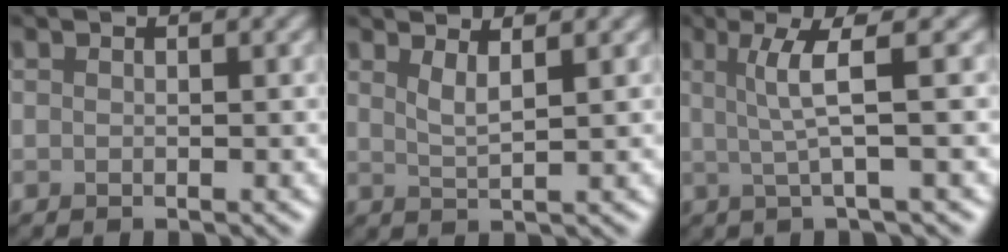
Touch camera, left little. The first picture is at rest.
{"total": 2.0, "force": [1.2, 0.5, 1.4], "torque": [-0.022, -0.003, 0.021]}
{"total": 3.9, "force": [0.6, 0.5, 3.8], "torque": [-0.071, 0.002, 0.013]}